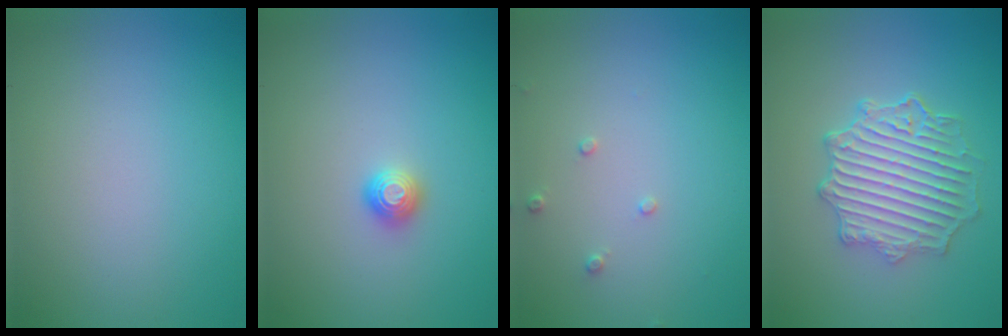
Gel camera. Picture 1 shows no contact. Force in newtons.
{"total": 1.1, "press": 1.1, "slide": 0.1}
{"total": 0.8, "press": 0.8, "slide": 0.2}
{"total": 5.2, "press": 4.6, "slide": 2.2}